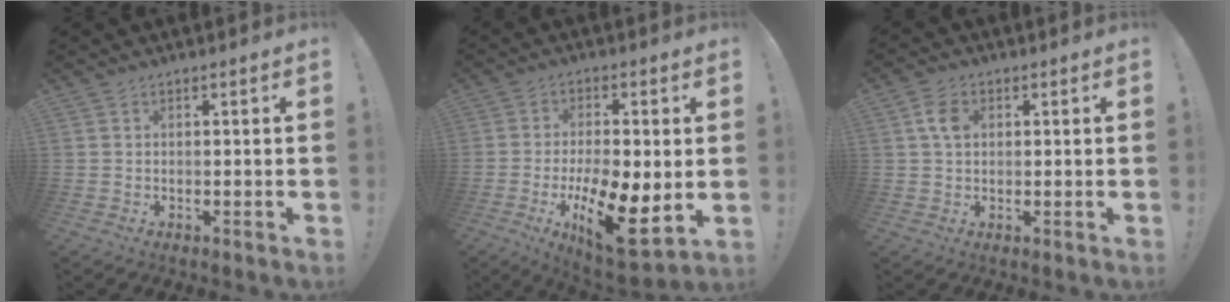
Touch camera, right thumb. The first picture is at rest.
{"total": 15.6, "force": [-4.5, 6.6, 13.5], "torque": [-0.217, 0.014, -0.063]}
{"total": 5.1, "force": [1.2, 3.6, 3.3], "torque": [-0.054, 0.007, 0.023]}